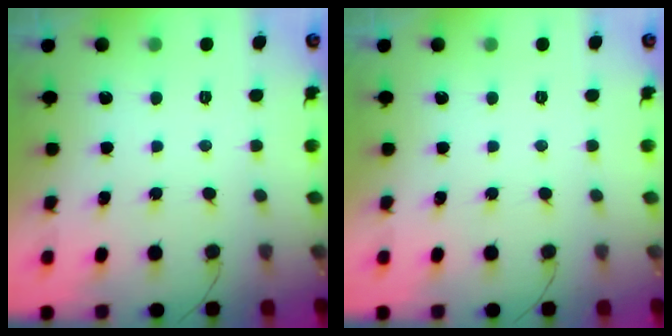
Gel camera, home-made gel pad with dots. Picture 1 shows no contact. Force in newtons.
{"total": 0.0}